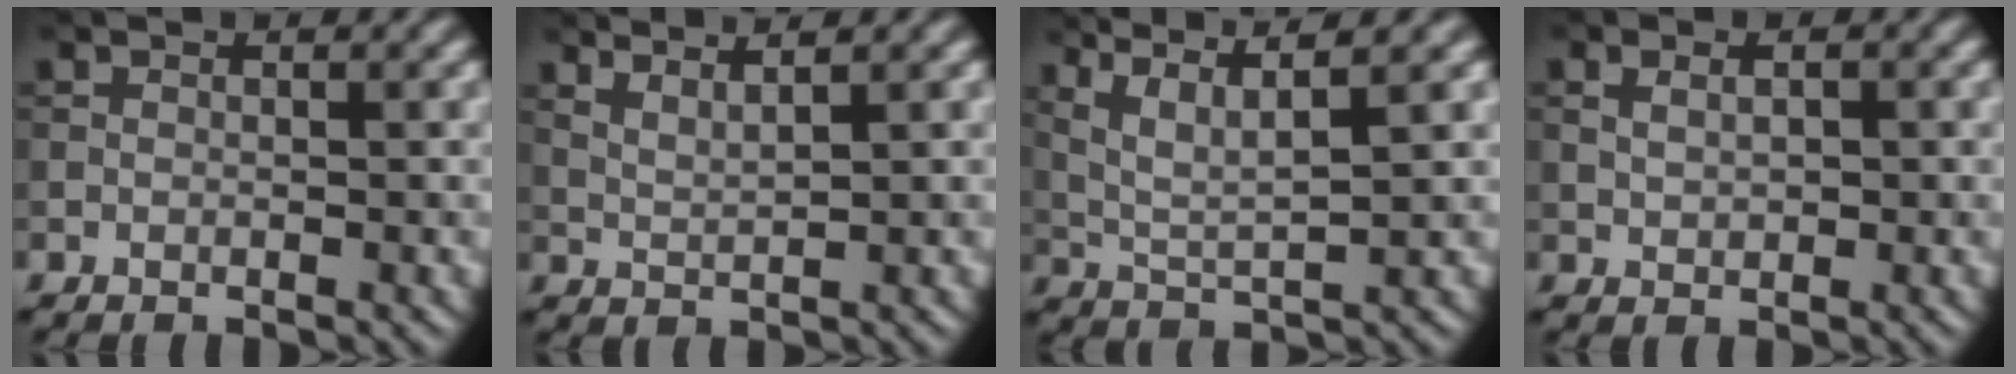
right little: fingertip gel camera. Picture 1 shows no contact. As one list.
[{"total": 2.7, "force": [2.2, 0.5, 1.5], "torque": [-0.024, 0.005, 0.033]}, {"total": 5.3, "force": [3.3, 0.9, 4.1], "torque": [-0.085, 0.010, 0.059]}, {"total": 2.0, "force": [0.5, 1.3, 1.4], "torque": [-0.027, 0.001, 0.012]}]